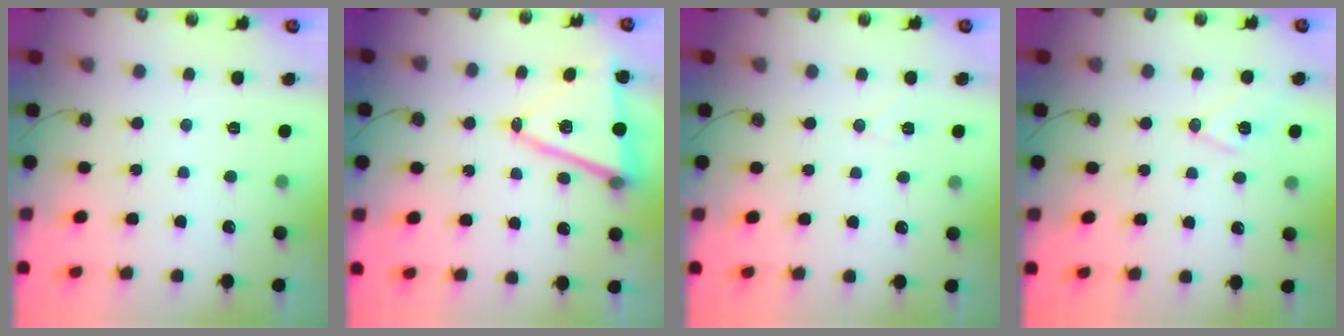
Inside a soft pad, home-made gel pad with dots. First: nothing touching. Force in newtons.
{"total": 14.3, "press": 13.8, "slide": 3.7}
{"total": 5.6, "press": 5.4, "slide": 1.5}
{"total": 10.0, "press": 9.3, "slide": 3.7}